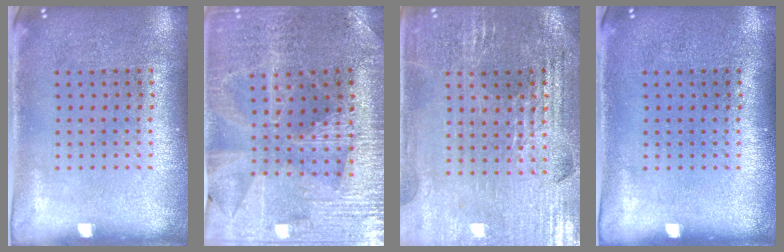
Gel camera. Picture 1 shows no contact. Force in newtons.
{"total": 3.0, "press": 2.9, "slide": 0.5}
{"total": 2.9, "press": 2.8, "slide": 0.5}
{"total": 0.0}